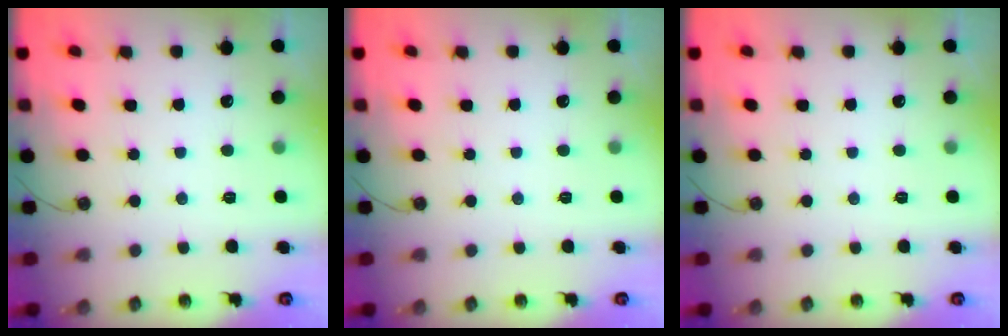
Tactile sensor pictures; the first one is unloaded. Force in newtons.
{"total": 0.0}
{"total": 0.0}